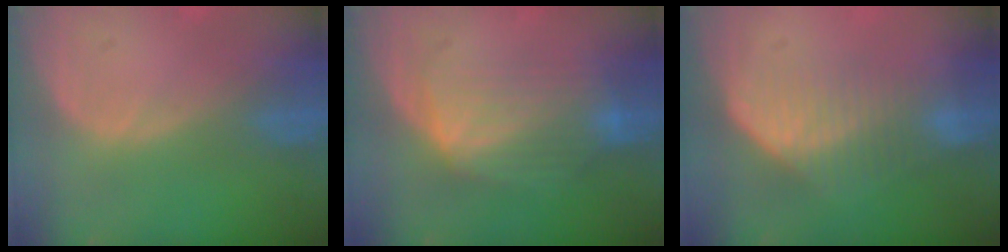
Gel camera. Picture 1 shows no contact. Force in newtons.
{"total": 7.3, "press": 7.2, "slide": 1.4}
{"total": 7.5, "press": 6.2, "slide": 4.1}